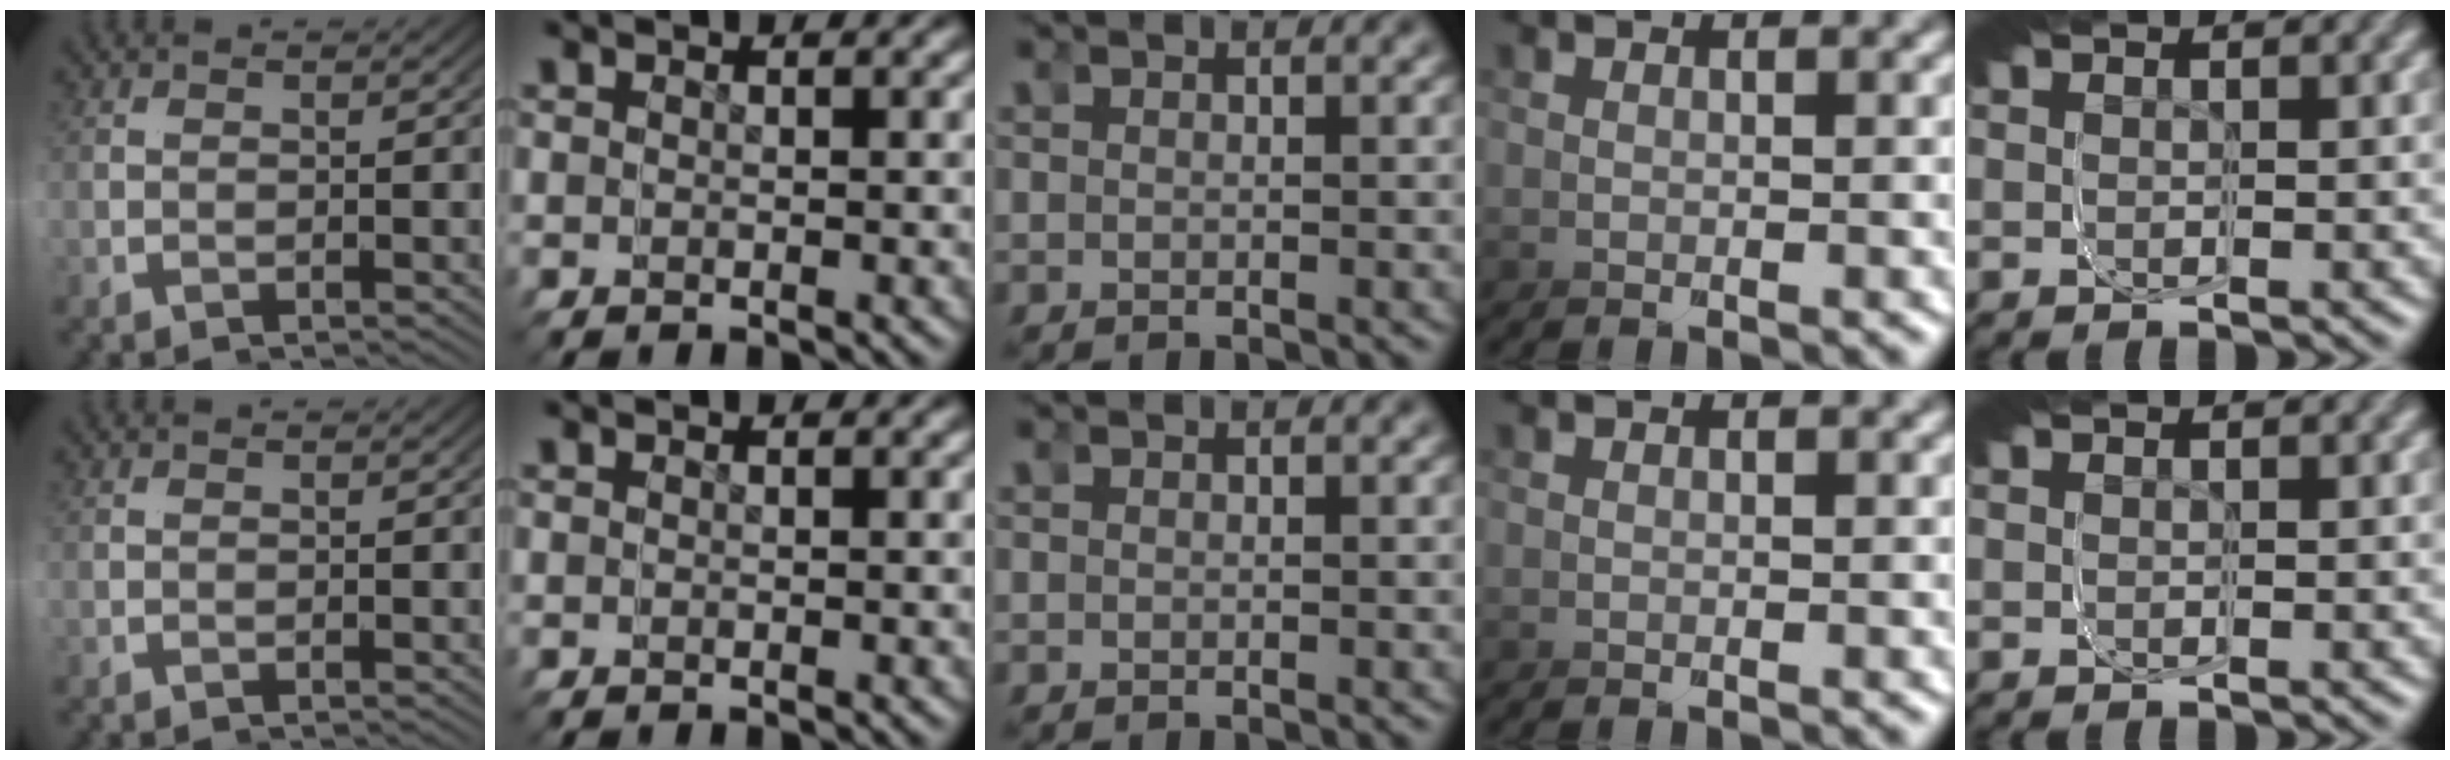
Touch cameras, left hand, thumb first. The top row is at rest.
{}